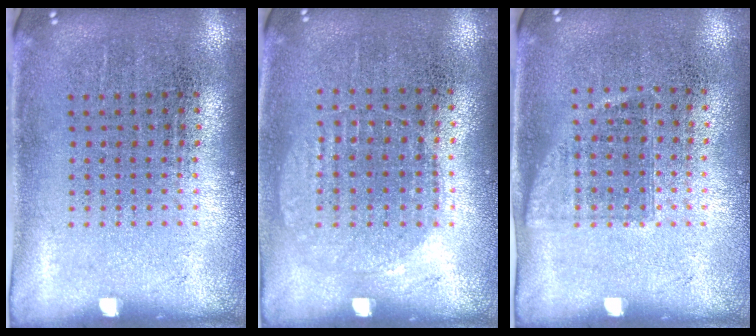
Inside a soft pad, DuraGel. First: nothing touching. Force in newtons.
{"total": 0.7, "press": 0.6, "slide": 0.2}
{"total": 0.9, "press": 0.8, "slide": 0.5}